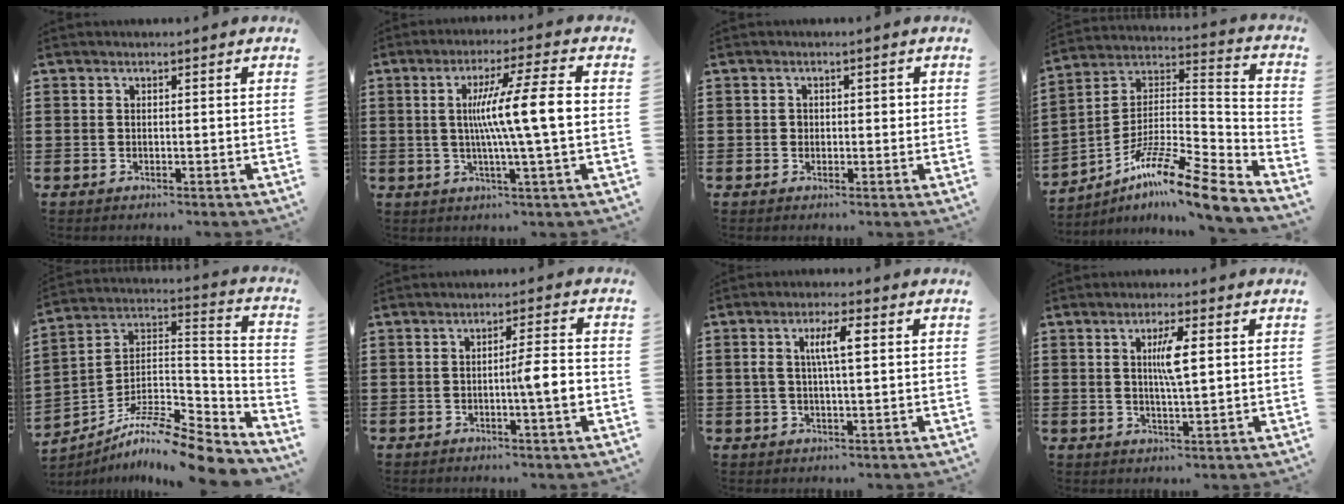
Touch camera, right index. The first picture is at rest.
{"total": 10.3, "force": [0.4, 0.1, 10.3], "torque": [-0.183, 0.003, -0.001]}
{"total": 1.3, "force": [0.2, 1.1, 0.8], "torque": [-0.016, 0.007, 0.002]}
{"total": 11.7, "force": [-9.2, 0.7, 7.1], "torque": [-0.121, 0.011, -0.180]}
{"total": 10.2, "force": [-8.8, 1.3, 4.9], "torque": [-0.083, 0.011, -0.176]}
{"total": 5.0, "force": [-0.9, 0.3, 5.0], "torque": [-0.076, -0.005, -0.022]}
{"total": 5.1, "force": [1.0, 1.3, 4.8], "torque": [-0.095, 0.010, 0.012]}
{"total": 4.6, "force": [1.0, 0.7, 4.4], "torque": [-0.088, 0.006, 0.013]}